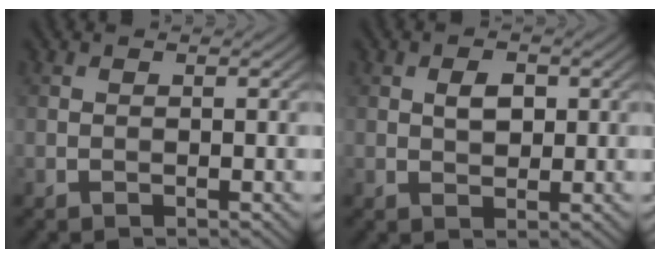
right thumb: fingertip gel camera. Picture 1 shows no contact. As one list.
[{"total": 2.6, "force": [0.7, 1.6, 1.9], "torque": [-0.036, -0.002, 0.012]}]